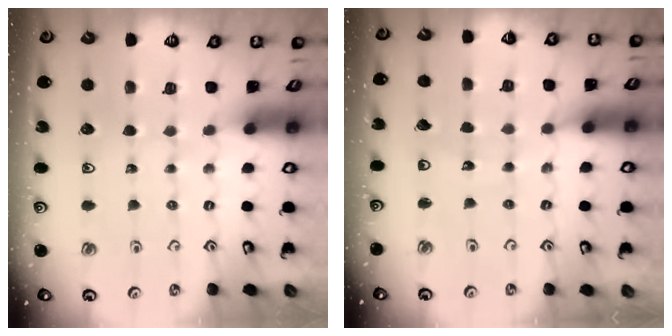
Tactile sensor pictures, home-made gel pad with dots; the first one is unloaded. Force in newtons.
{"total": 4.8, "press": 4.7, "slide": 0.6}